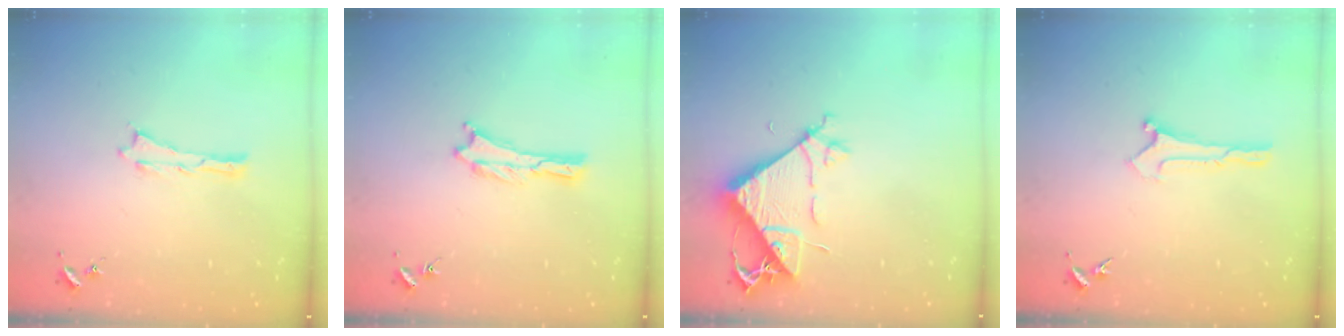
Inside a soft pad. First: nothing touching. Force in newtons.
{"total": 0.0}
{"total": 7.8, "press": 7.7, "slide": 1.2}
{"total": 0.0}